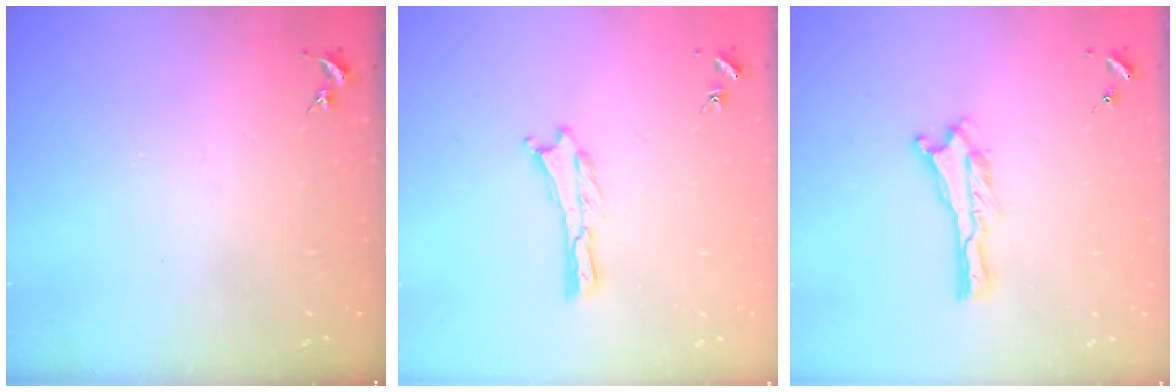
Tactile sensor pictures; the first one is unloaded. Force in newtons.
{"total": 0.0}
{"total": 0.0}